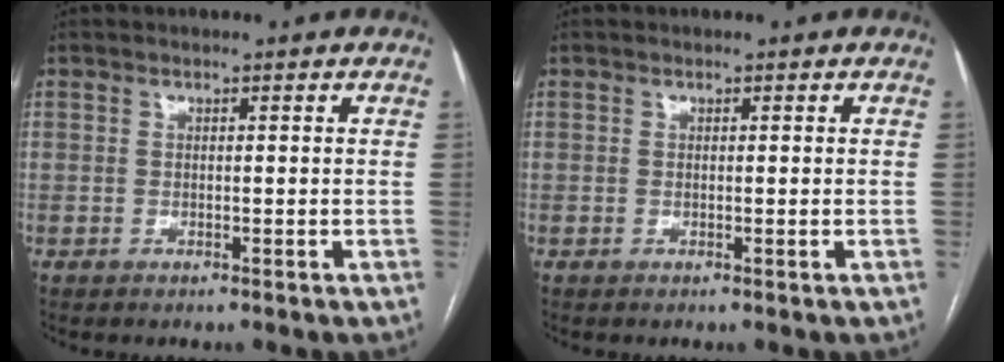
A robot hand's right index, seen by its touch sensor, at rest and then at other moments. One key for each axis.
{"total": 0.0}